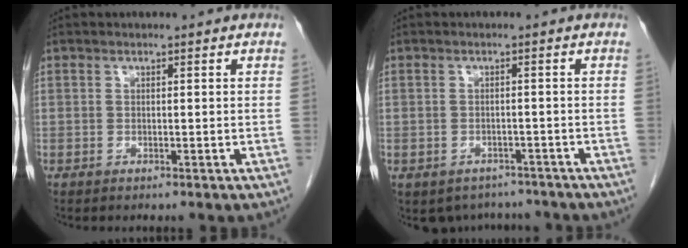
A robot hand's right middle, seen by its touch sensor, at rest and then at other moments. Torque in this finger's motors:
{"motor_torque": [0.20, -0.19, -0.01, 0.01]}